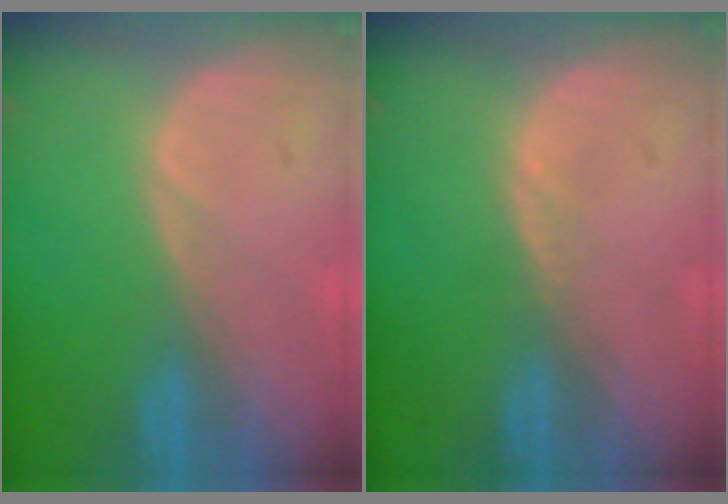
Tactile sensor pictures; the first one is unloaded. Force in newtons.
{"total": 0.7, "press": 0.6, "slide": 0.3}